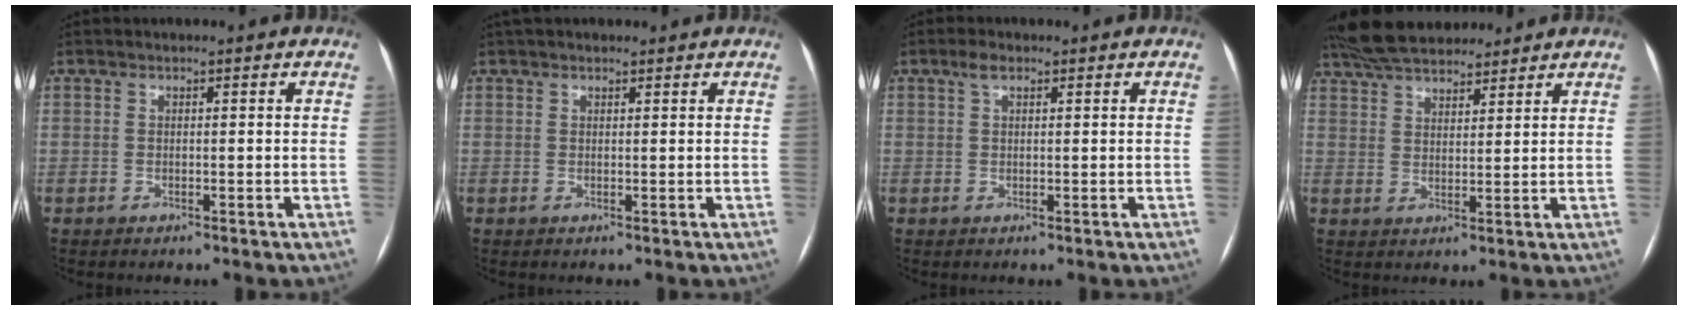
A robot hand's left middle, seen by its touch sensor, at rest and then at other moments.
{"total": 3.8, "force": [3.3, 1.2, 1.6], "torque": [-0.020, 0.040, 0.050]}
{"total": 1.8, "force": [1.1, 0.7, 1.2], "torque": [-0.027, 0.012, 0.021]}
{"total": 12.2, "force": [10.7, 3.5, 4.6], "torque": [-0.082, 0.038, 0.181]}